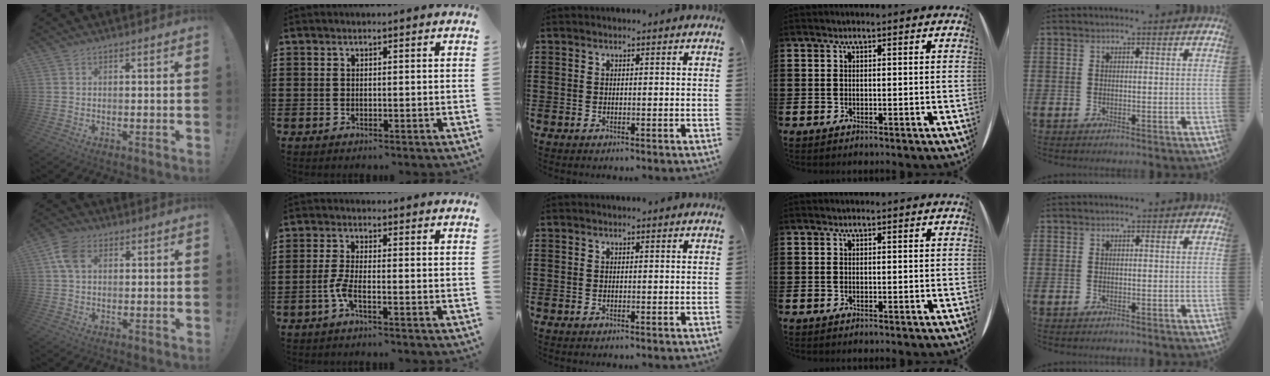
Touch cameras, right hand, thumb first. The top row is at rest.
{"thumb": {"total": 7.2, "force": [2.4, 4.9, 4.7], "torque": [-0.084, 0.004, 0.047]}, "index": {"total": 3.5, "force": [-1.7, 0.6, 3.0], "torque": [-0.083, -0.009, -0.039]}}